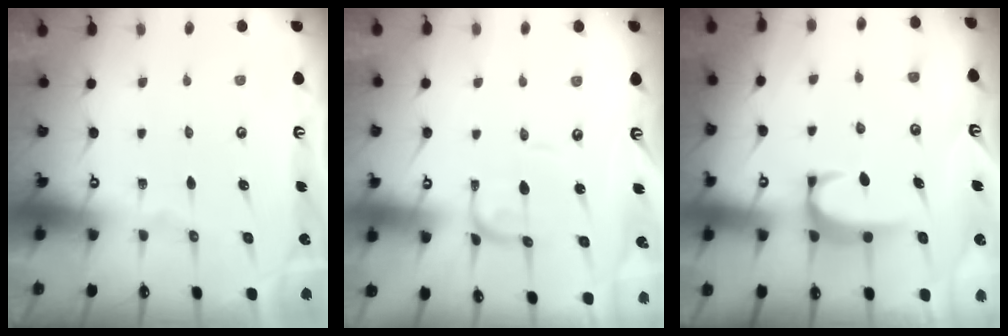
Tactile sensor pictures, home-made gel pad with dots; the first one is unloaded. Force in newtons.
{"total": 1.7, "press": 1.7, "slide": 0.2}
{"total": 2.0, "press": 2.0, "slide": 0.6}